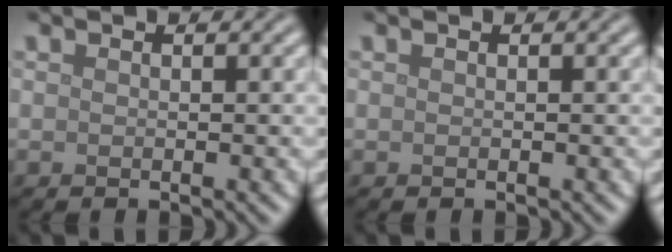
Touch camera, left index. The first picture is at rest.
{"total": 0.0}